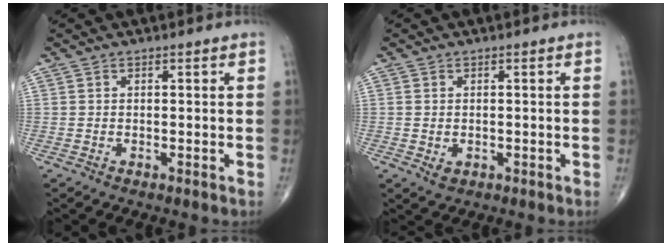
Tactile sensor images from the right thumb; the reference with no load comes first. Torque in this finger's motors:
{"motor_torque": [-0.41, -0.12, -0.23, -0.02, 0.05]}